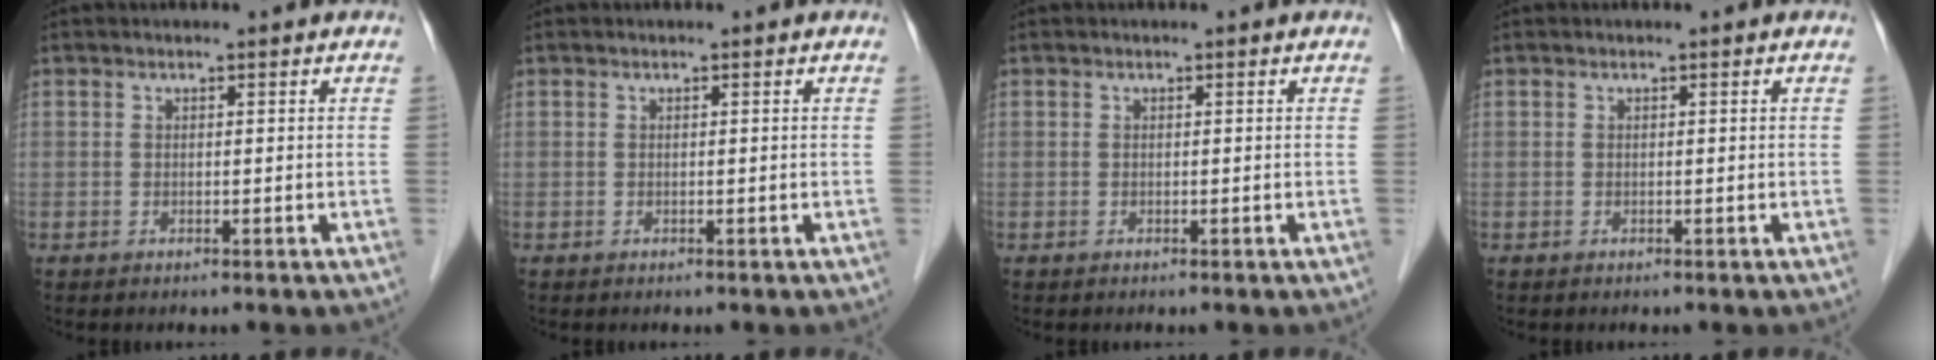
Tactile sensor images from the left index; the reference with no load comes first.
{"total": 0.0}
{"total": 0.0}
{"total": 0.0}